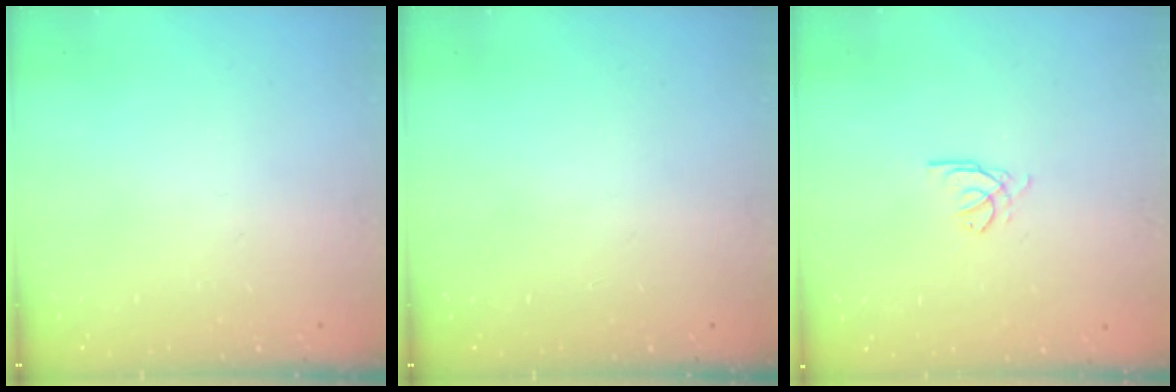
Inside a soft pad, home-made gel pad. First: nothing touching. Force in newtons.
{"total": 0.0}
{"total": 2.6, "press": 2.6, "slide": 0.3}